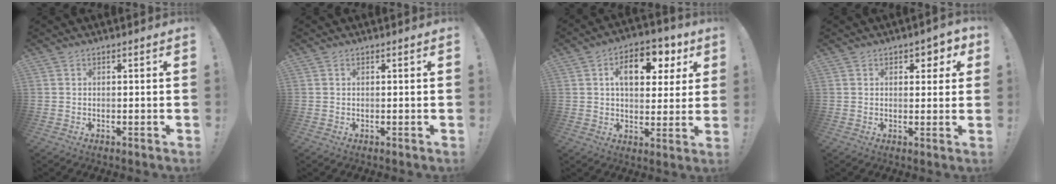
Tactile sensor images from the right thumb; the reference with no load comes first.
{"total": 0.0}
{"total": 13.1, "force": [4.8, 7.9, 9.2], "torque": [-0.129, -0.006, 0.082]}
{"total": 3.4, "force": [1.6, 2.3, 1.9], "torque": [-0.008, -0.009, 0.020]}